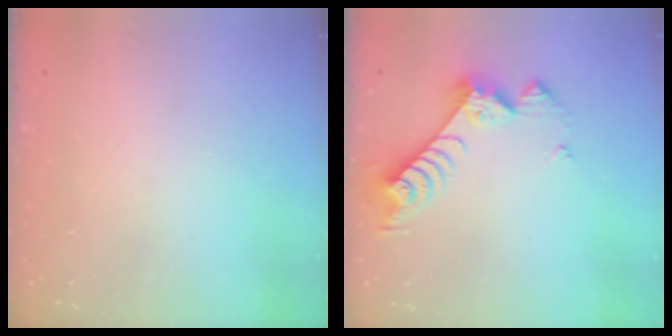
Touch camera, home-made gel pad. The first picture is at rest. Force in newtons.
{"total": 9.6, "press": 9.5, "slide": 0.7}